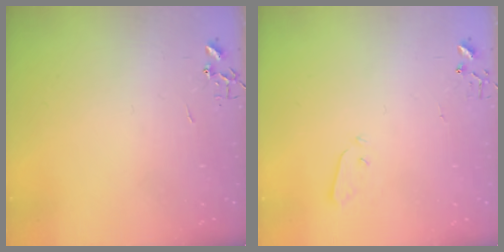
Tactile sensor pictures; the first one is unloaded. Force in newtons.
{"total": 3.5, "press": 3.5, "slide": 0.3}